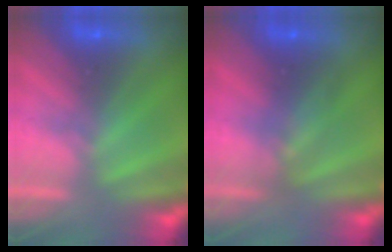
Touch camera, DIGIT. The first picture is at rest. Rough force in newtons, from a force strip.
{"total": 2.9}